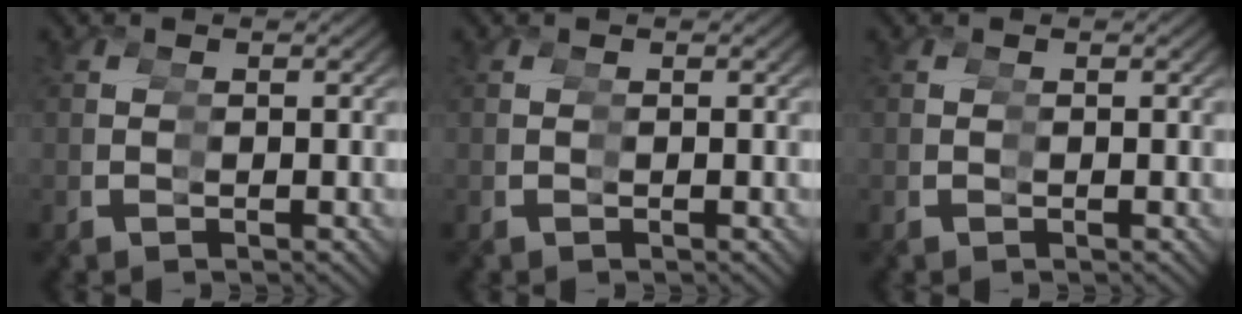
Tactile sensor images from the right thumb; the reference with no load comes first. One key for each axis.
{"total": 0.0}
{"total": 0.0}